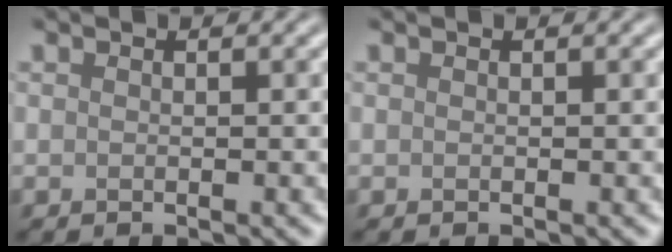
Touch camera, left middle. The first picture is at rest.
{"total": 0.0}